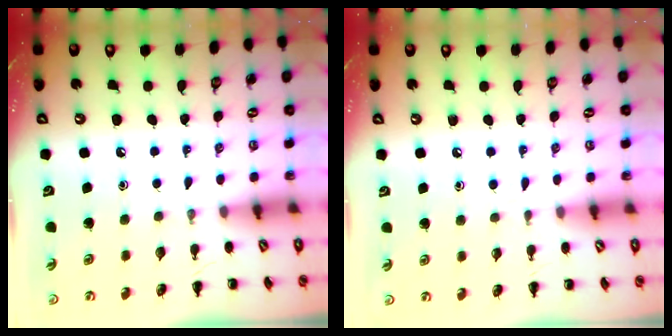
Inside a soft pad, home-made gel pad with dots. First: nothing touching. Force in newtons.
{"total": 2.8, "press": 2.6, "slide": 1.0}